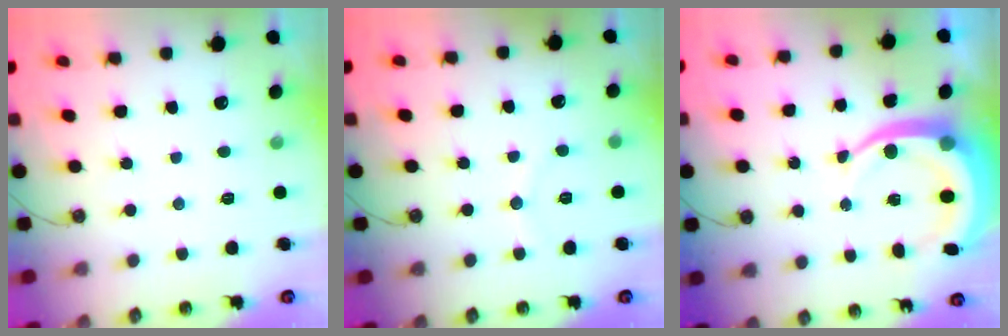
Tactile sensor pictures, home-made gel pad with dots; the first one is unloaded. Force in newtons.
{"total": 6.8, "press": 6.8, "slide": 0.5}
{"total": 11.3, "press": 11.2, "slide": 1.3}